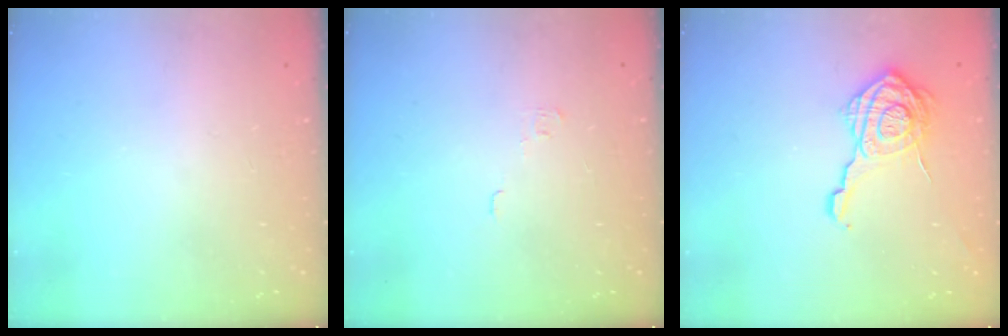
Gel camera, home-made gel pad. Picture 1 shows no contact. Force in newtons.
{"total": 2.3, "press": 2.3, "slide": 0.3}
{"total": 17.7, "press": 17.6, "slide": 0.9}